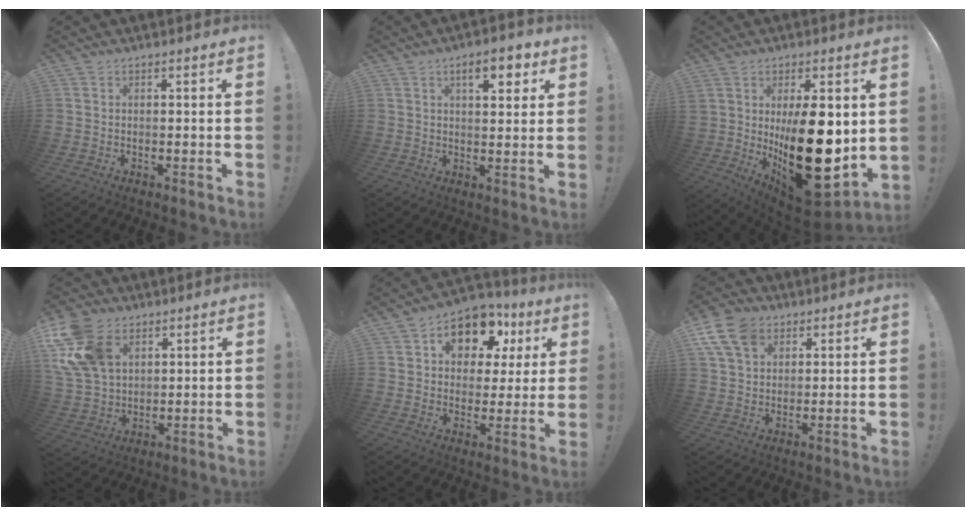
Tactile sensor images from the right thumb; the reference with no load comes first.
{"total": 8.0, "force": [3.9, 3.3, 6.1], "torque": [-0.070, -0.010, 0.058]}
{"total": 23.5, "force": [1.2, 12.0, 20.1], "torque": [-0.316, -0.041, 0.042]}
{"total": 17.6, "force": [7.1, 12.5, 10.1], "torque": [-0.208, -0.023, 0.139]}
{"total": 12.5, "force": [6.3, 8.6, 6.6], "torque": [-0.098, -0.037, 0.114]}
{"total": 11.9, "force": [5.8, 8.3, 6.2], "torque": [-0.109, -0.019, 0.115]}